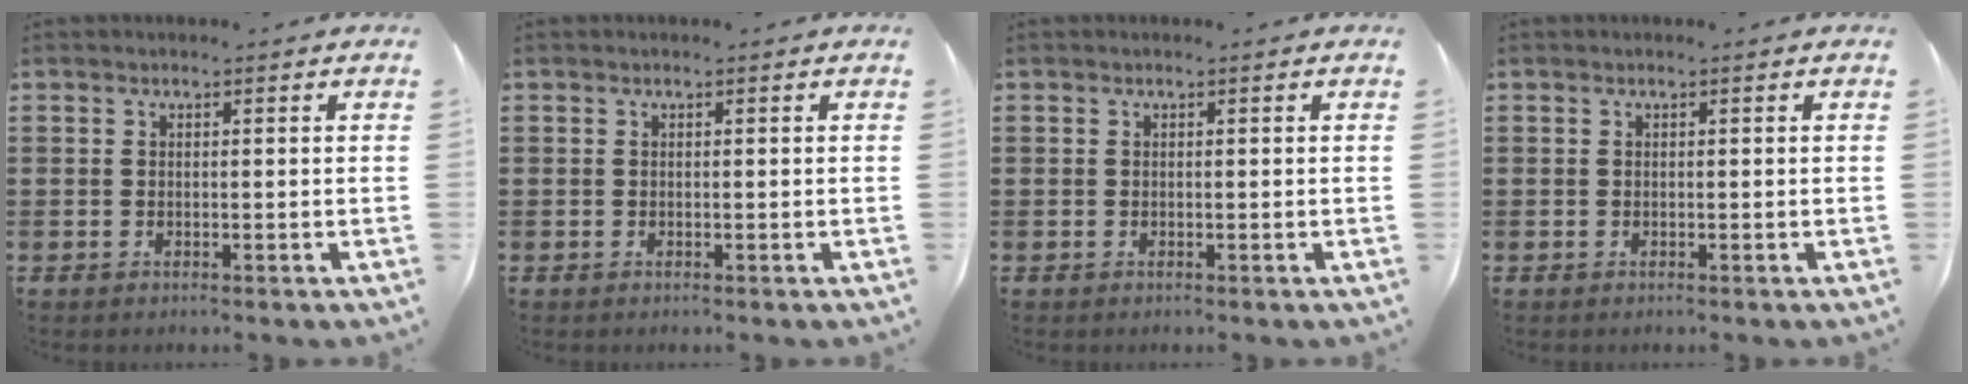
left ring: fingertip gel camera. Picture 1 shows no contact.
{"total": 0.0}
{"total": 0.0}
{"total": 0.0}